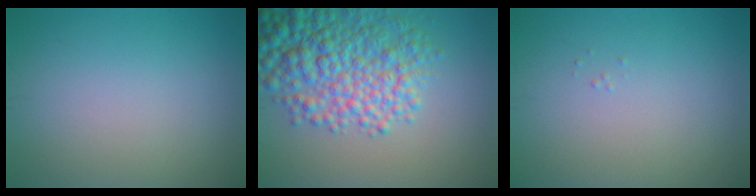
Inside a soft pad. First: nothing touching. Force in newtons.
{"total": 8.0, "press": 8.0, "slide": 0.2}
{"total": 0.0}